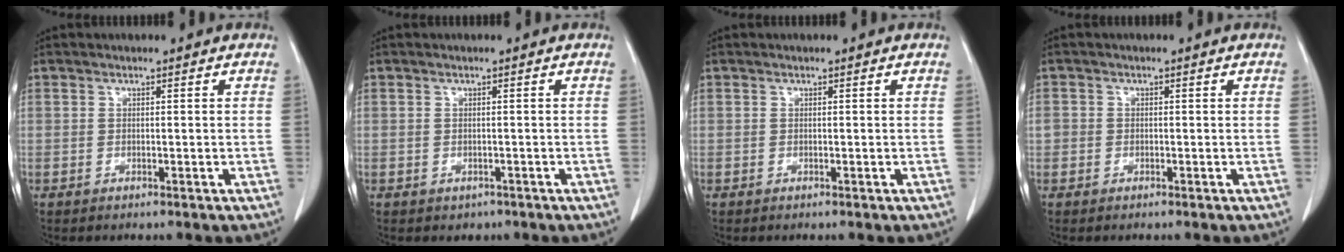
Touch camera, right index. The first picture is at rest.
{"total": 1.4, "force": [-0.7, 1.2, 0.2], "torque": [-0.004, 0.003, -0.005]}
{"total": 0.0}
{"total": 1.6, "force": [-0.2, 1.5, 0.3], "torque": [0.004, 0.007, -0.004]}